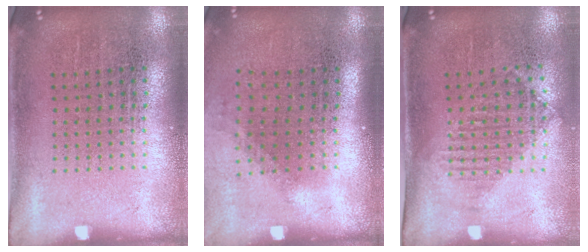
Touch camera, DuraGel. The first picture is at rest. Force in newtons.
{"total": 1.2, "press": 0.9, "slide": 0.9}
{"total": 1.2, "press": 1.1, "slide": 0.5}